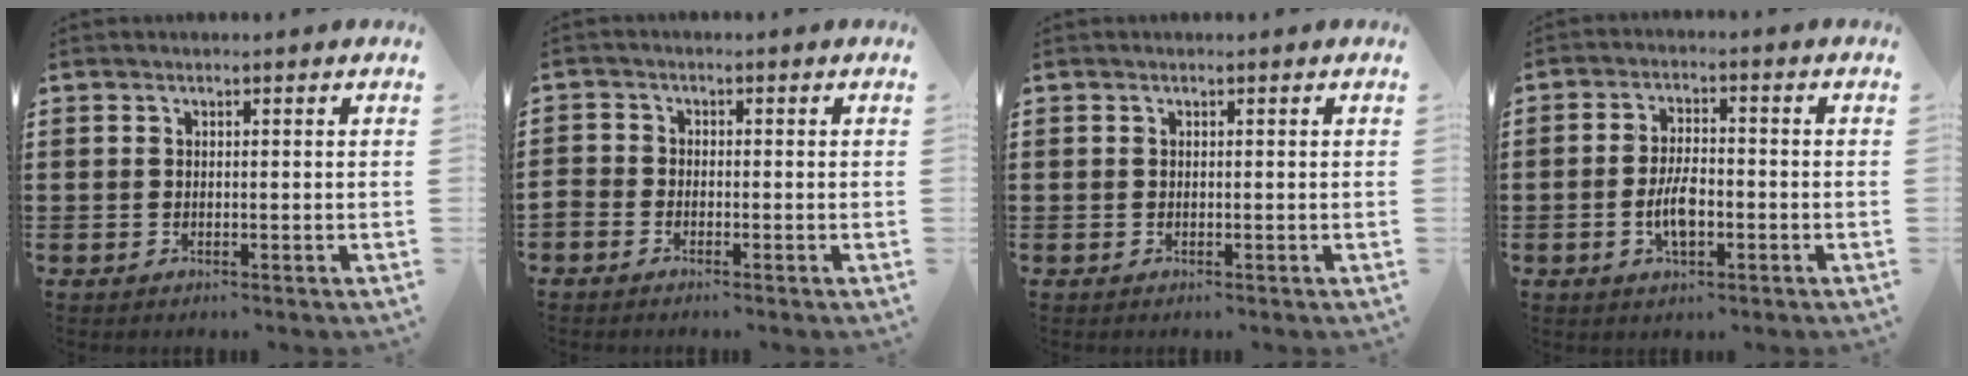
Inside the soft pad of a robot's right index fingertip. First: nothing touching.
{"total": 1.4, "force": [-1.4, 0.5, 0.0], "torque": [-0.004, 0.002, -0.029]}
{"total": 0.0}
{"total": 5.3, "force": [-1.4, 2.2, 4.6], "torque": [-0.100, 0.000, -0.029]}